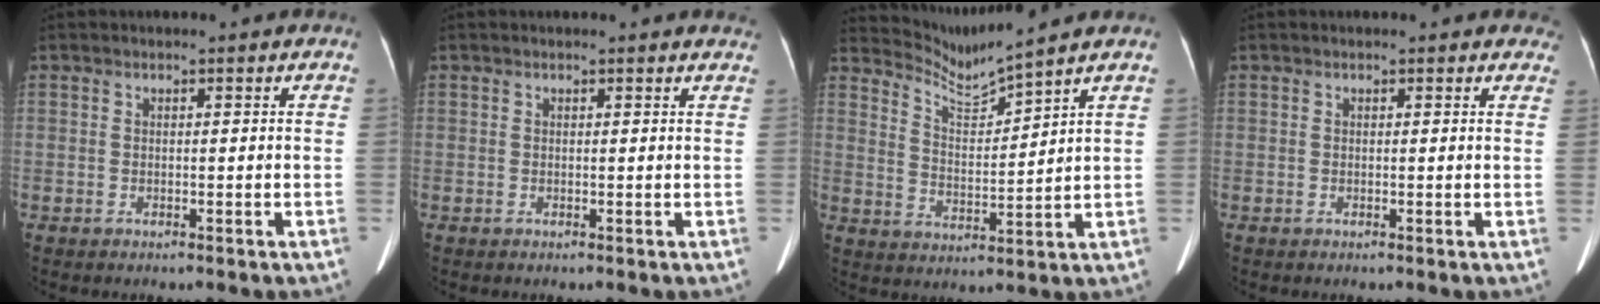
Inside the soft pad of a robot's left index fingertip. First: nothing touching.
{"total": 2.6, "force": [2.6, 0.4, 0.3], "torque": [-0.005, -0.004, 0.010]}
{"total": 6.0, "force": [5.7, -2.0, 0.2], "torque": [-0.020, -0.018, 0.121]}
{"total": 2.4, "force": [2.1, 1.2, 0.5], "torque": [0.011, -0.003, 0.002]}